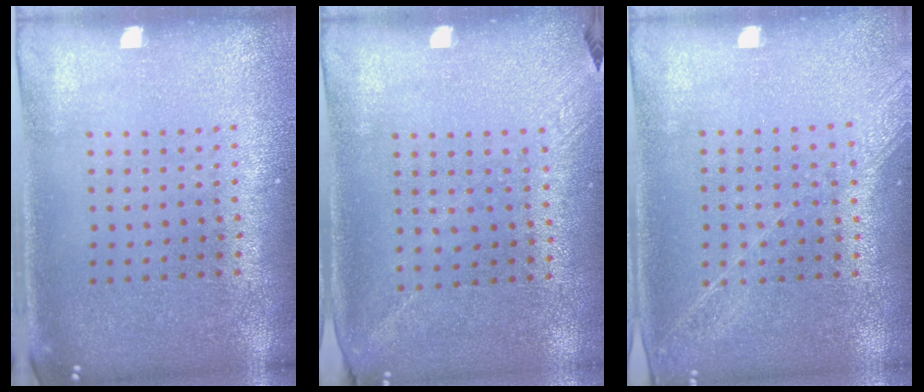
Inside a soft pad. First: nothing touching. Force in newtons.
{"total": 1.4, "press": 1.0, "slide": 0.9}
{"total": 1.3, "press": 1.3, "slide": 0.4}